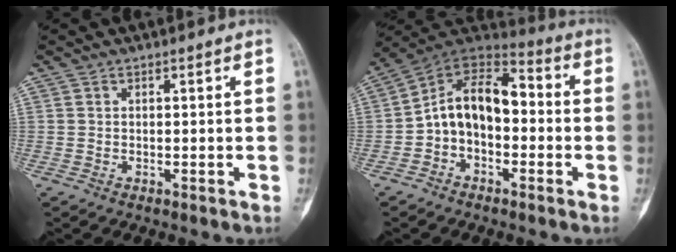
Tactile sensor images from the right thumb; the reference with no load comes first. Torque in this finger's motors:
{"motor_torque": [0.28, 0.29, 0.21, -0.03, 0.10]}